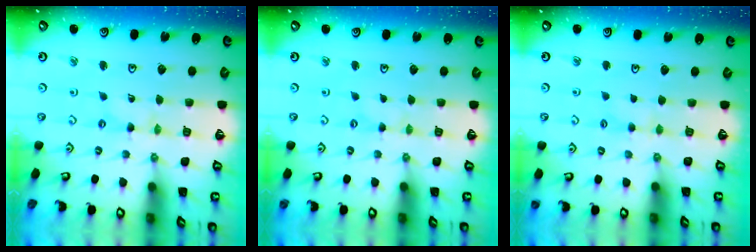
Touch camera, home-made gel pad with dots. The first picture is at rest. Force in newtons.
{"total": 0.0}
{"total": 2.7, "press": 2.6, "slide": 0.5}